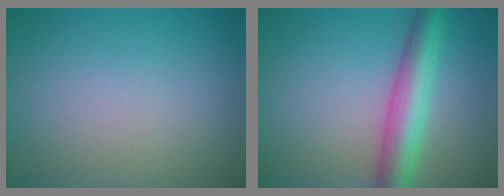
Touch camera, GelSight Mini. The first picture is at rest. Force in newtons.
{"total": 6.0, "press": 6.0, "slide": 0.1}